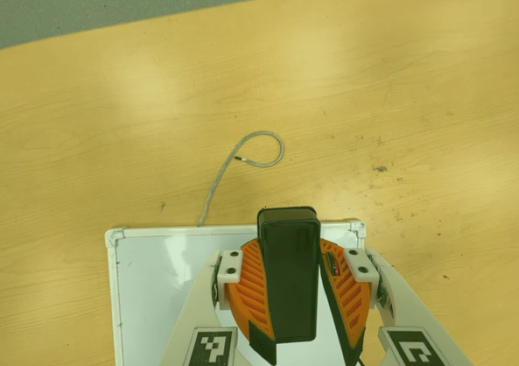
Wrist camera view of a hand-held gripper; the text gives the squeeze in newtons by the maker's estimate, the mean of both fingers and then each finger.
{"total": 9.0, "left": 8.7, "right": 9.3}